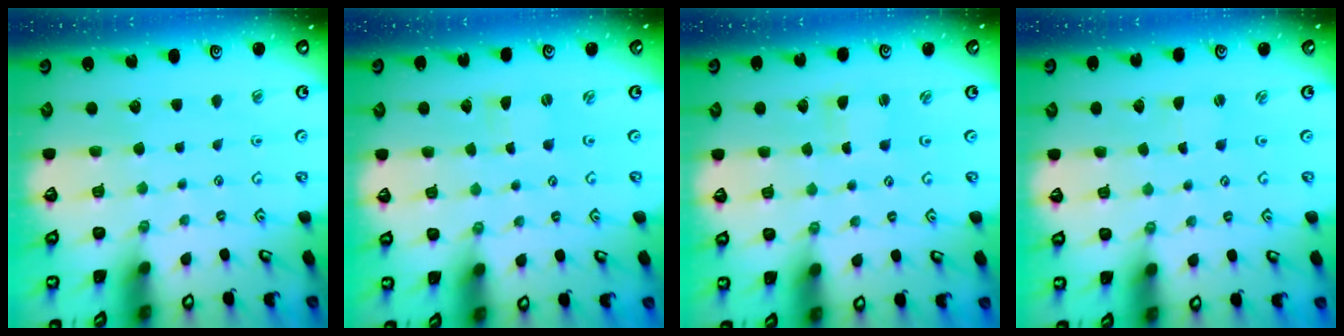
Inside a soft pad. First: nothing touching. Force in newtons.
{"total": 0.0}
{"total": 0.9, "press": 0.9, "slide": 0.0}
{"total": 0.0}